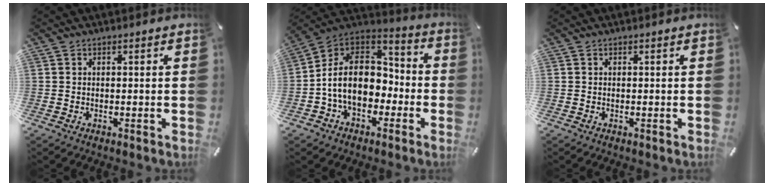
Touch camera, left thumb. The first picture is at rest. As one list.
[{"total": 15.5, "force": [-3.1, 11.9, 9.4], "torque": [-0.191, 0.017, -0.057]}, {"total": 0.0}]